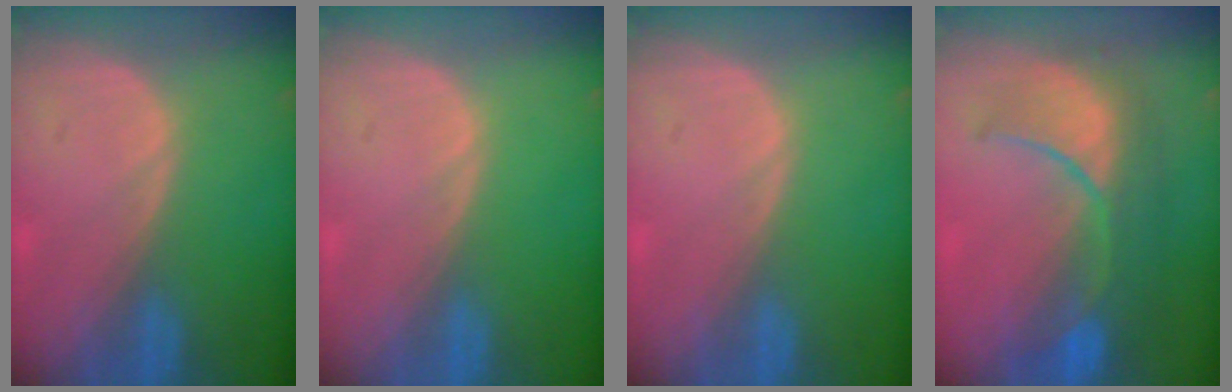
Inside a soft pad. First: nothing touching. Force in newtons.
{"total": 0.0}
{"total": 0.0}
{"total": 10.5, "press": 9.2, "slide": 5.0}